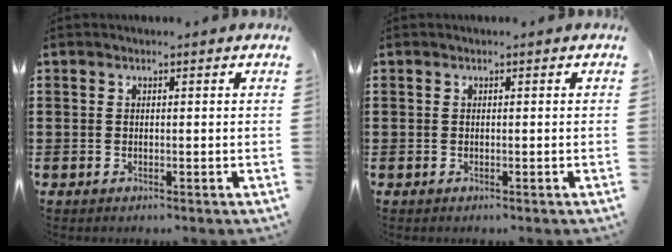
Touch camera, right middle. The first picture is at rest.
{"total": 0.0}